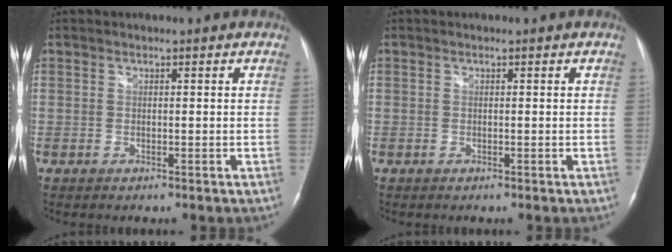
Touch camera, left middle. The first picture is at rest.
{"total": 0.0}